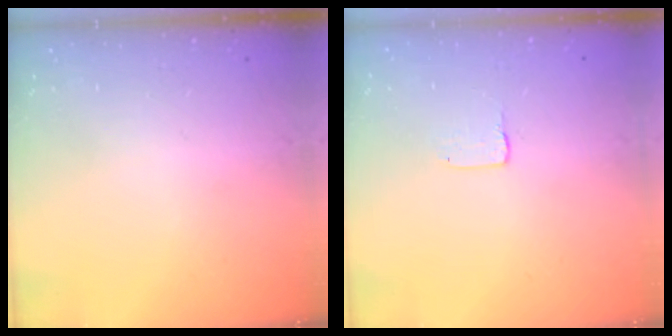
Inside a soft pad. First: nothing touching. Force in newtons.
{"total": 1.0, "press": 1.0, "slide": 0.1}